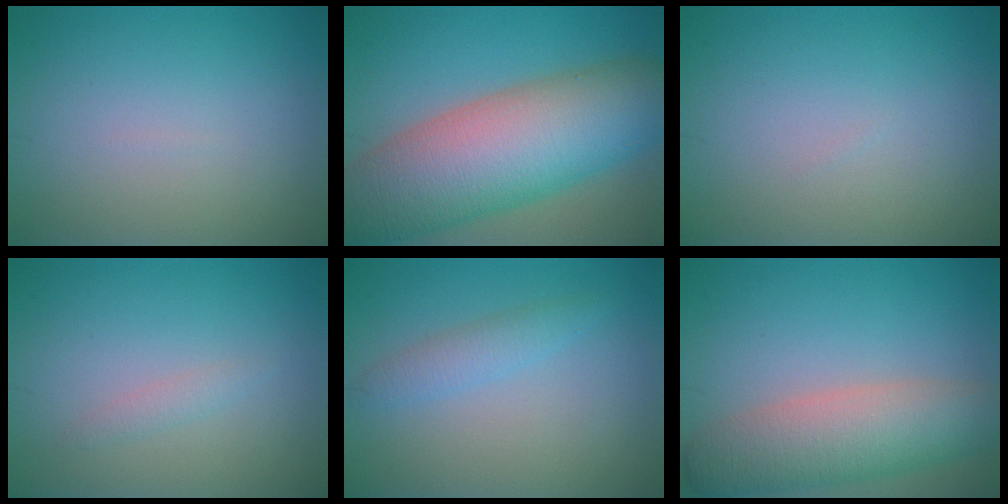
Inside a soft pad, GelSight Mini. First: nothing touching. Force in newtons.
{"total": 13.7, "press": 13.7, "slide": 0.6}
{"total": 0.0}
{"total": 1.0, "press": 1.0, "slide": 0.1}
{"total": 2.0, "press": 2.0, "slide": 0.1}
{"total": 6.9, "press": 6.8, "slide": 0.6}